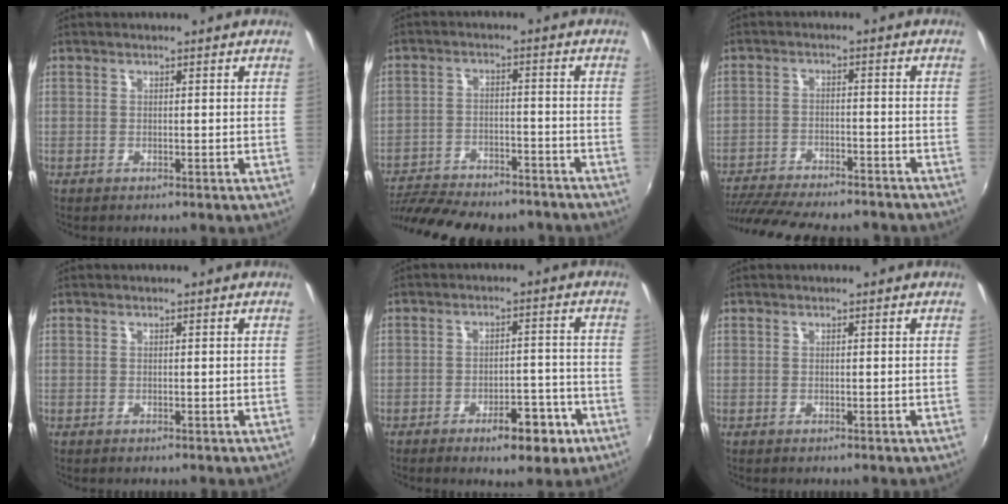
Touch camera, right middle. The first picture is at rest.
{"total": 20.1, "force": [-17.1, 6.0, 8.5], "torque": [-0.181, -0.017, -0.245]}
{"total": 19.9, "force": [-17.2, 4.7, 8.9], "torque": [-0.182, -0.025, -0.251]}
{"total": 0.0}
{"total": 7.4, "force": [-4.4, 3.1, 5.1], "torque": [-0.079, 0.008, -0.048]}
{"total": 0.0}